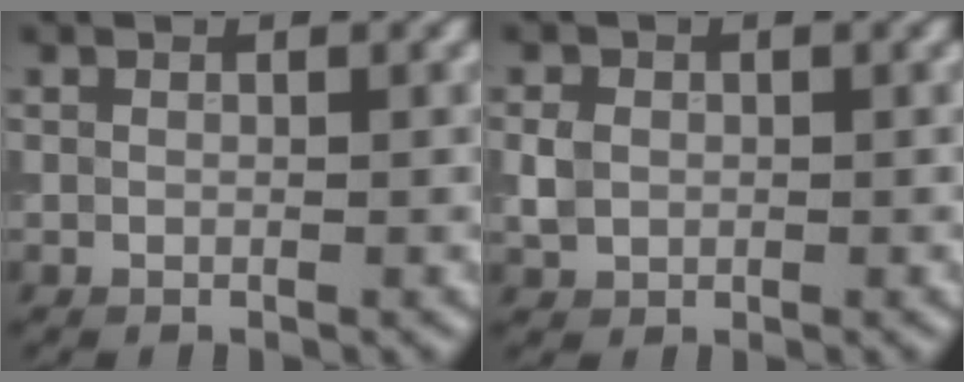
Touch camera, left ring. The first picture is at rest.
{"total": 2.0, "force": [0.1, 1.7, 1.1], "torque": [-0.020, 0.000, -0.002]}